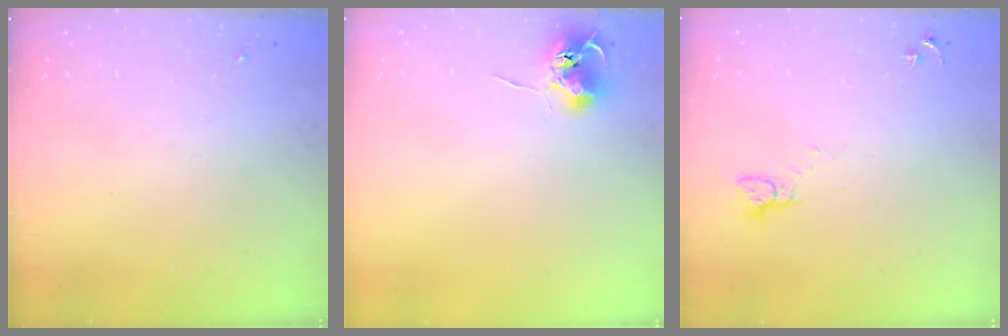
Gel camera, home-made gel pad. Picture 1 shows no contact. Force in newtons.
{"total": 7.8, "press": 7.8, "slide": 0.8}
{"total": 2.2, "press": 2.2, "slide": 0.2}